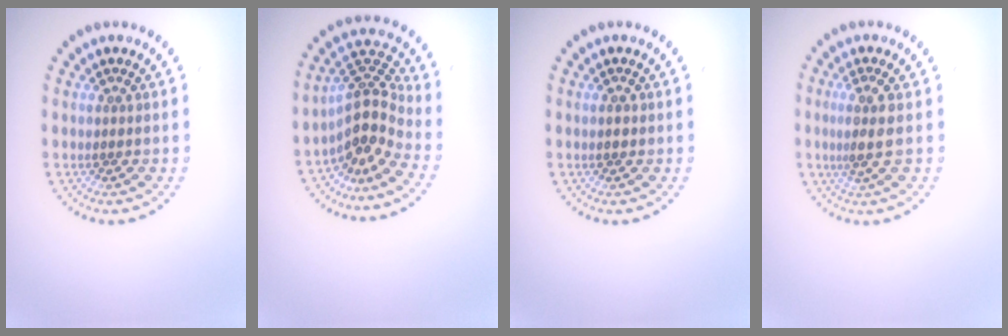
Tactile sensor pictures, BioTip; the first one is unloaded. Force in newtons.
{"total": 4.1, "press": 2.9, "slide": 3.0}
{"total": 1.1, "press": 1.1, "slide": 0.1}
{"total": 2.4, "press": 1.9, "slide": 1.5}